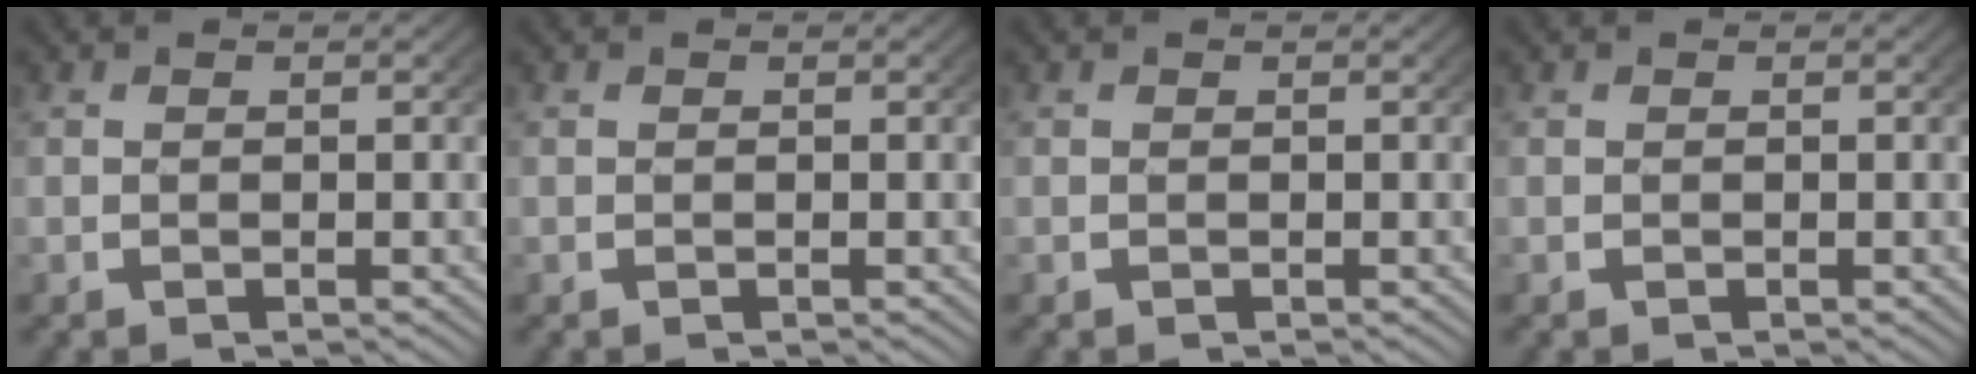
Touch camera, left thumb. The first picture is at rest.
{"total": 0.0}
{"total": 0.0}
{"total": 0.0}